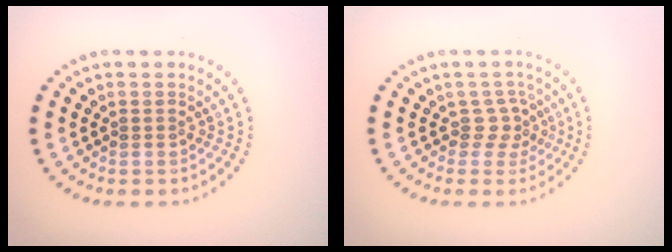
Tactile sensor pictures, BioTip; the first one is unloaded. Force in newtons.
{"total": 1.8, "press": 1.3, "slide": 1.2}